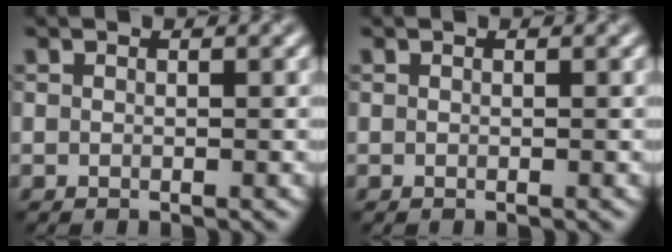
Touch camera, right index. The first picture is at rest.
{"total": 0.0}